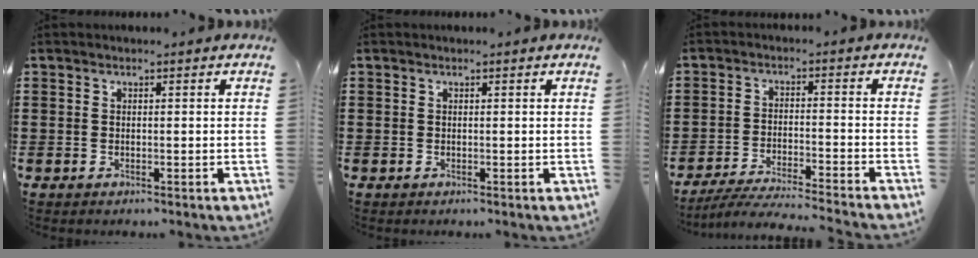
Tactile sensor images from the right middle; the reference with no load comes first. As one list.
[{"total": 0.0}, {"total": 5.0, "force": [-4.8, -0.2, 1.5], "torque": [-0.031, -0.010, -0.095]}]